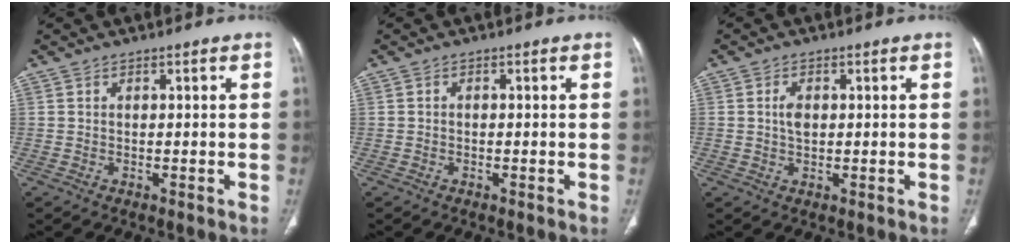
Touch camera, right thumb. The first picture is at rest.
{"total": 0.0}
{"total": 2.7, "force": [0.4, 1.7, 2.1], "torque": [-0.036, 0.000, 0.006]}